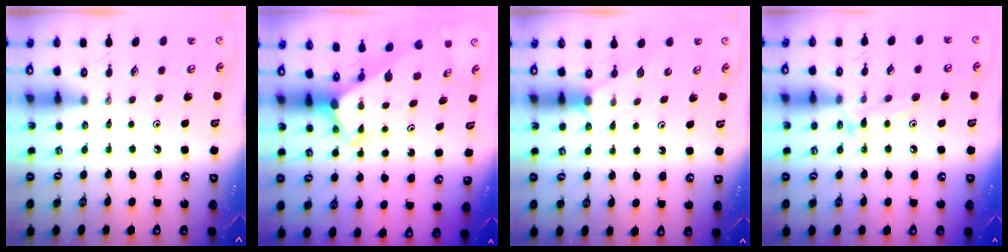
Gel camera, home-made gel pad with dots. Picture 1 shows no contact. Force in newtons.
{"total": 4.0, "press": 3.9, "slide": 0.3}
{"total": 3.4, "press": 3.4, "slide": 0.3}
{"total": 12.8, "press": 12.7, "slide": 1.1}